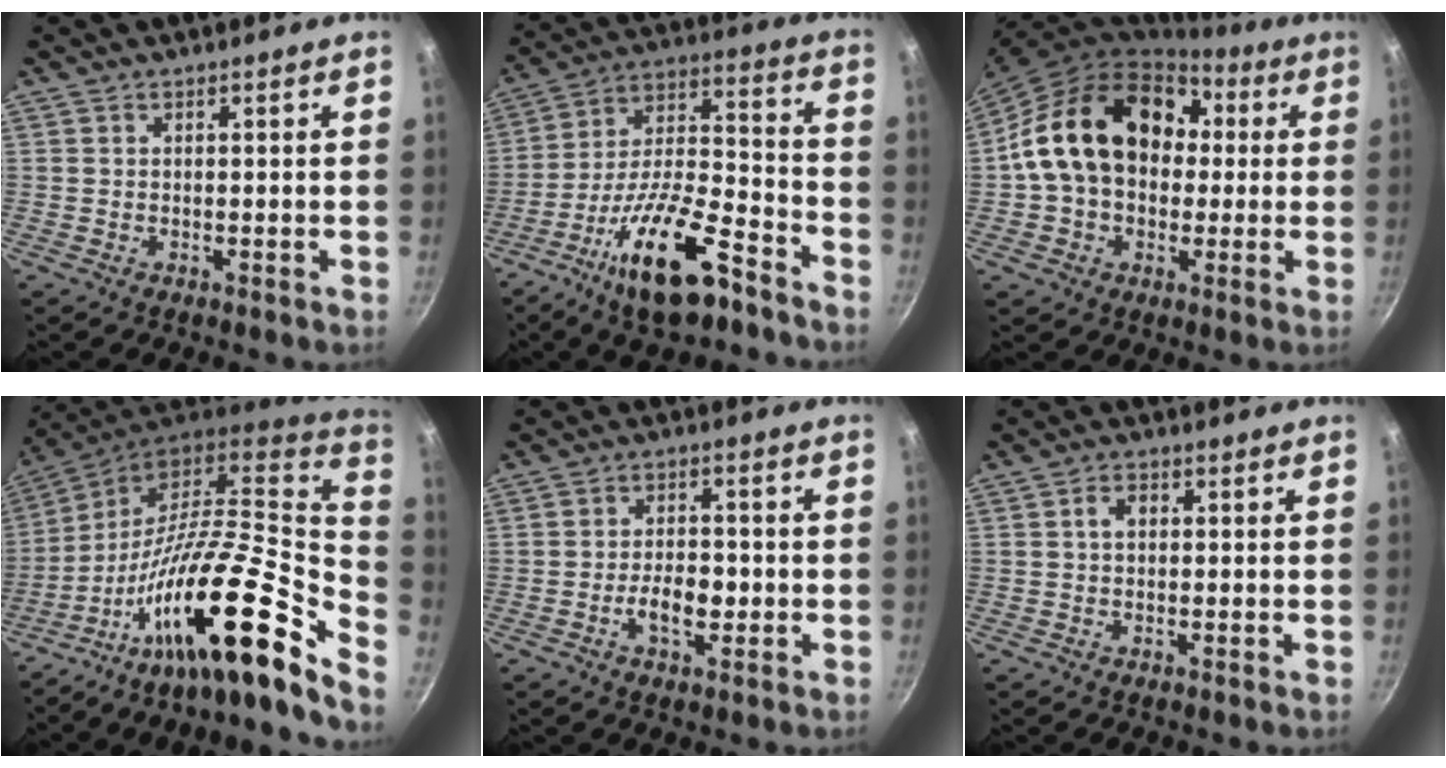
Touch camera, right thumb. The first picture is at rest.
{"total": 19.5, "force": [-11.7, 6.6, 14.1], "torque": [-0.225, 0.066, -0.206]}
{"total": 20.8, "force": [2.8, 15.4, 13.6], "torque": [-0.208, 0.044, 0.041]}
{"total": 29.1, "force": [-13.0, 7.9, 24.8], "torque": [-0.323, 0.041, -0.231]}
{"total": 6.1, "force": [-1.6, 3.3, 4.9], "torque": [-0.071, 0.015, -0.028]}
{"total": 2.7, "force": [0.5, 1.9, 1.9], "torque": [-0.023, 0.008, 0.006]}